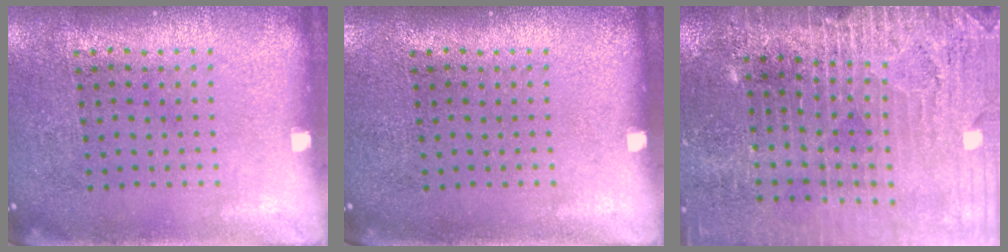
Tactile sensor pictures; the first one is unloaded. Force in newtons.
{"total": 0.0}
{"total": 3.2, "press": 3.1, "slide": 0.6}